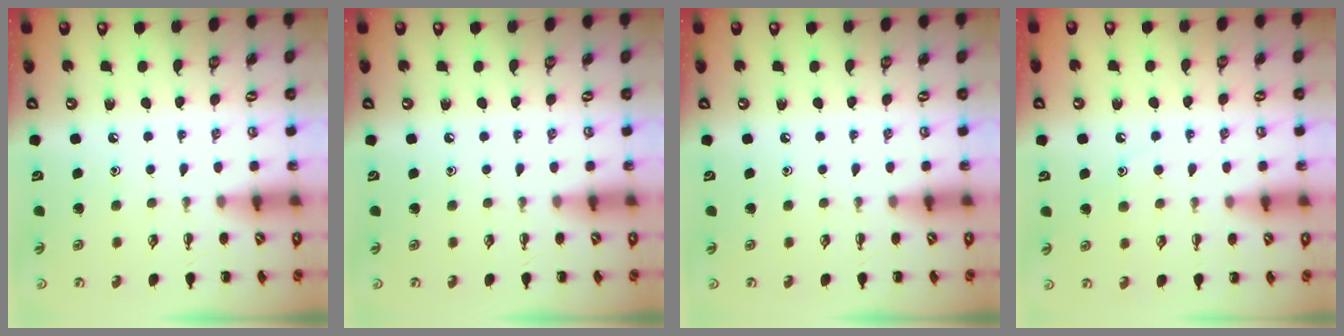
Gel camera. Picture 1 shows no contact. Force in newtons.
{"total": 0.0}
{"total": 0.0}
{"total": 6.9, "press": 6.8, "slide": 1.2}